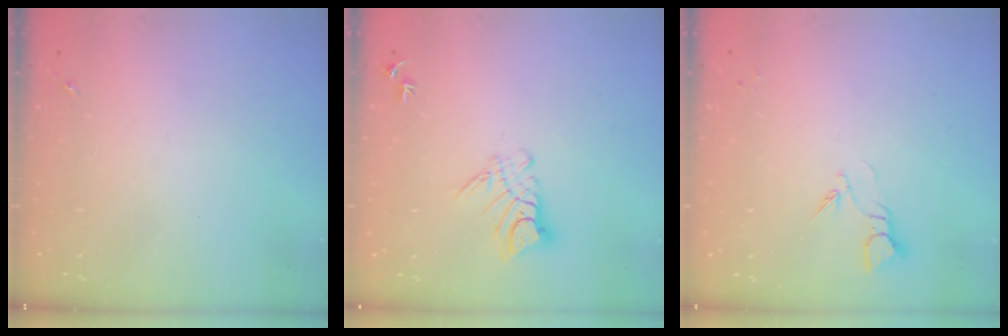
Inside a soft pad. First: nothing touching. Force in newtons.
{"total": 8.5, "press": 8.5, "slide": 0.9}
{"total": 3.2, "press": 3.1, "slide": 0.3}